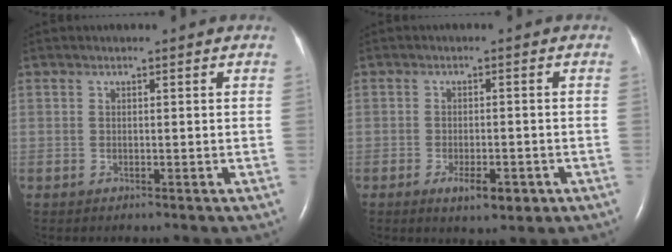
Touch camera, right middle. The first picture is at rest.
{"total": 4.4, "force": [-2.1, 1.6, 3.5], "torque": [-0.055, -0.003, -0.024]}